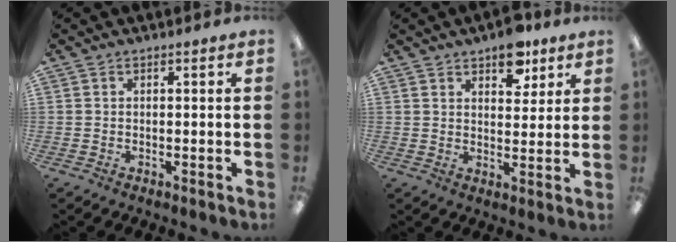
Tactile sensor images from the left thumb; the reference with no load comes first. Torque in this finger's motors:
{"motor_torque": [1.29, 0.80, 0.87, -0.79, 0.09]}